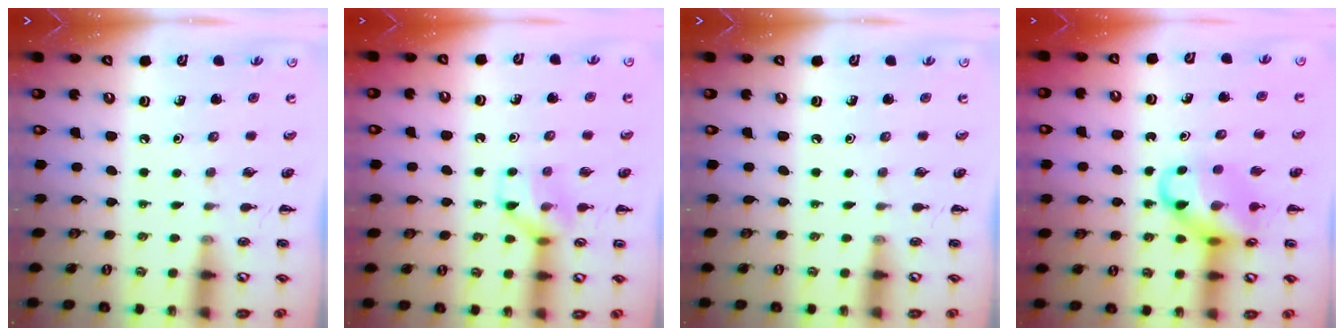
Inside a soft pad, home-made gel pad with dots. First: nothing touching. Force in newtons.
{"total": 10.4, "press": 10.3, "slide": 0.8}
{"total": 0.0}
{"total": 13.6, "press": 13.3, "slide": 3.1}